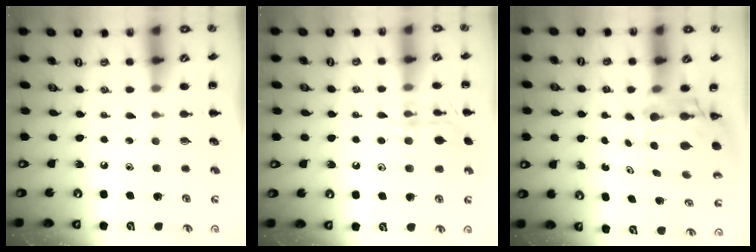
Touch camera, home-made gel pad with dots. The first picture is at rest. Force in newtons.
{"total": 11.8, "press": 11.7, "slide": 0.7}
{"total": 6.4, "press": 5.9, "slide": 2.4}